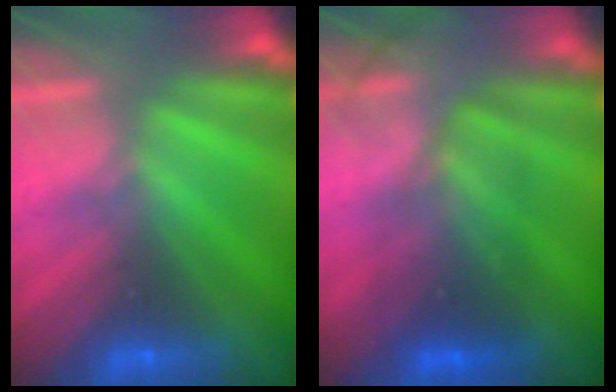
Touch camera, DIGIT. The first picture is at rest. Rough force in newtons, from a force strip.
{"total": 2.9}